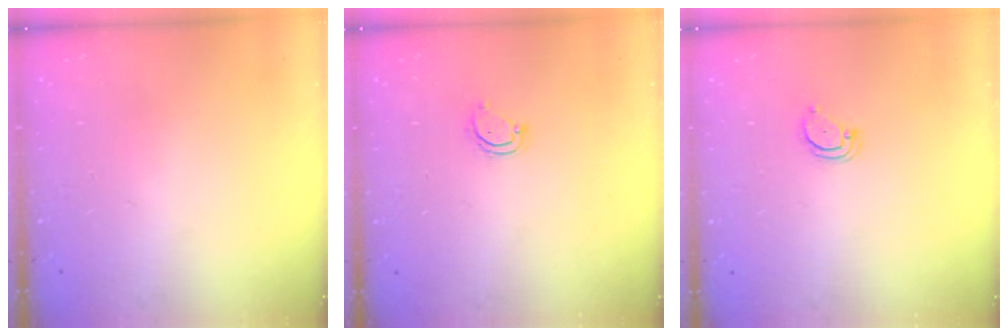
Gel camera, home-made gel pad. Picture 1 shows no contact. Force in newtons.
{"total": 3.9, "press": 3.9, "slide": 0.2}
{"total": 2.7, "press": 2.7, "slide": 0.2}